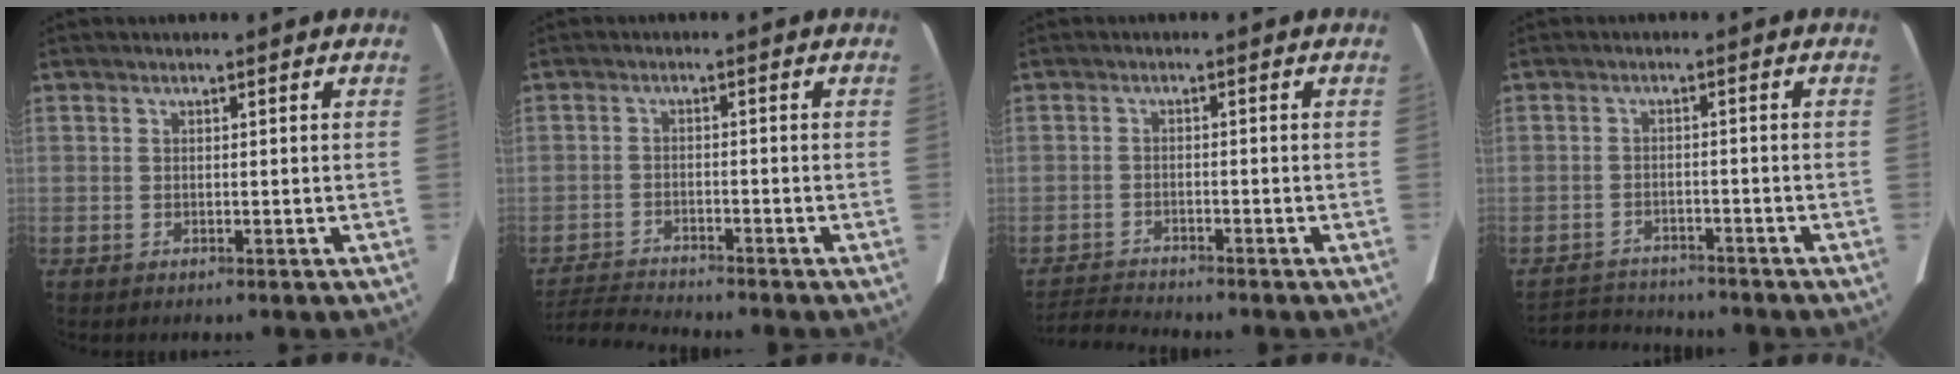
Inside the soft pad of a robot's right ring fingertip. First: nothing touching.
{"total": 6.3, "force": [-6.2, -0.9, 0.5], "torque": [-0.016, -0.011, -0.109]}
{"total": 4.2, "force": [-4.0, -1.0, -0.1], "torque": [-0.006, -0.017, -0.073]}
{"total": 7.3, "force": [-7.1, 0.9, 0.9], "torque": [-0.024, 0.002, -0.111]}